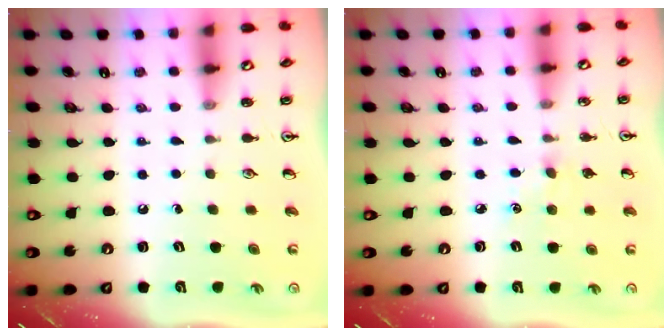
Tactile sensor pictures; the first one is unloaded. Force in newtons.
{"total": 5.2, "press": 5.2, "slide": 0.7}